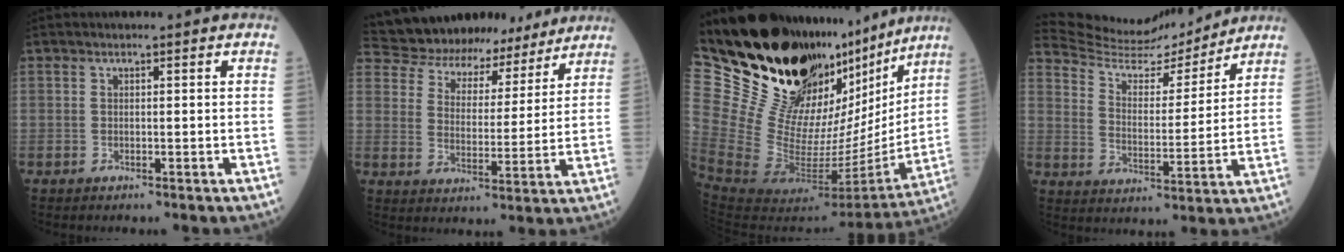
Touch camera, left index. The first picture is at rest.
{"total": 17.1, "force": [16.0, 5.2, 3.4], "torque": [-0.061, 0.017, 0.235]}
{"total": 33.5, "force": [26.8, 11.9, 16.1], "torque": [-0.275, -0.022, 0.416]}
{"total": 14.5, "force": [14.1, 1.6, 2.9], "torque": [-0.062, -0.003, 0.227]}